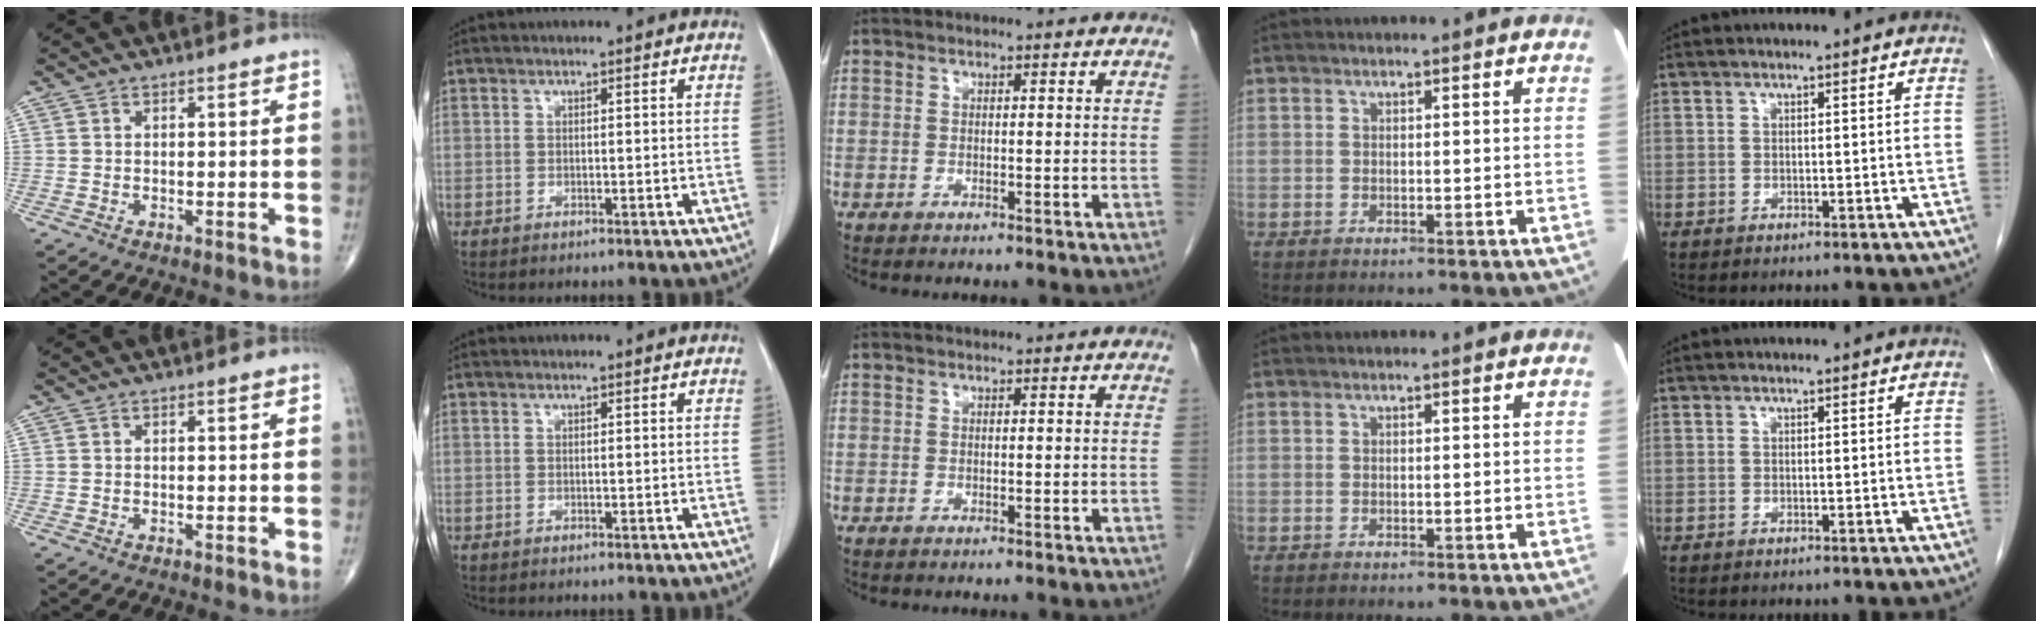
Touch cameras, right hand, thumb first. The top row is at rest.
{}